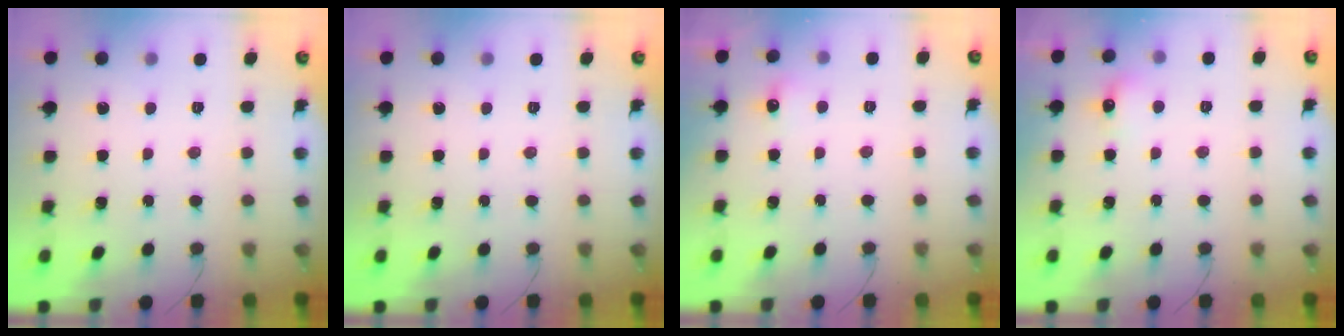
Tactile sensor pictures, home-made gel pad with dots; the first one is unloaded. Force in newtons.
{"total": 0.0}
{"total": 4.3, "press": 4.2, "slide": 1.2}
{"total": 5.9, "press": 5.7, "slide": 1.6}